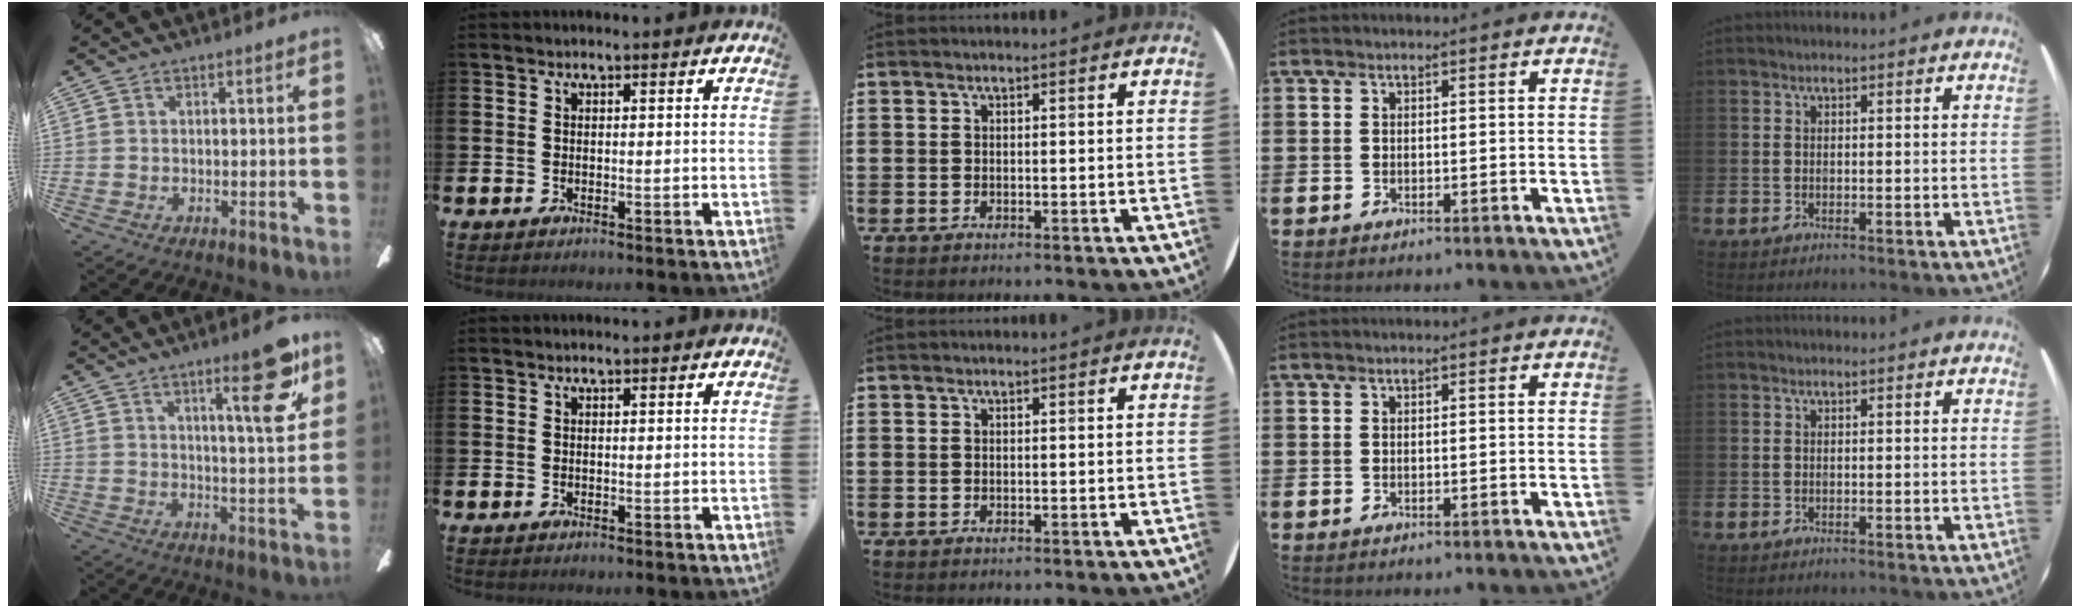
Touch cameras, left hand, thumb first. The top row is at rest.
{"thumb": {"total": 13.8, "force": [7.7, 2.5, 11.1], "torque": [-0.145, -0.036, 0.108]}}